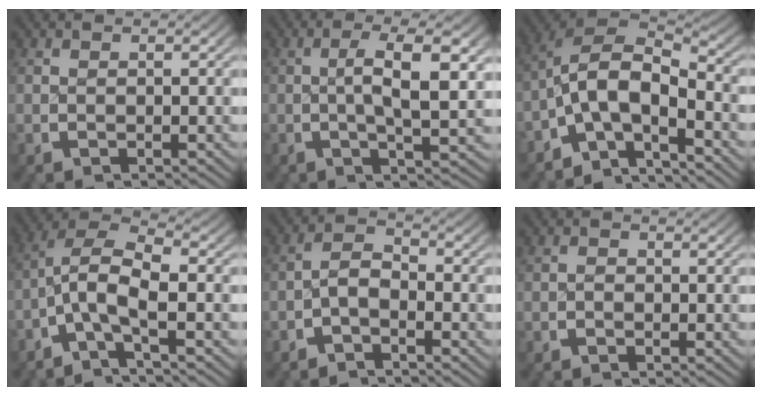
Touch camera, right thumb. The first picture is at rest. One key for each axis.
{"total": 5.8, "fx": 0.6, "fy": 1.6, "fz": 5.5, "tx": -0.096, "ty": 0.002, "tz": 0.008}
{"total": 12.6, "fx": -2.7, "fy": 8.7, "fz": 8.7, "tx": -0.186, "ty": -0.037, "tz": -0.044}
{"total": 7.7, "fx": -1.6, "fy": 4.6, "fz": 6.0, "tx": -0.133, "ty": -0.029, "tz": -0.027}
{"total": 3.5, "fx": -1.4, "fy": 2.3, "fz": 2.3, "tx": -0.039, "ty": -0.010, "tz": -0.027}
{"total": 0.5, "fx": -0.4, "fy": 0.3, "fz": 0.2, "tx": -0.003, "ty": -0.002, "tz": -0.009}